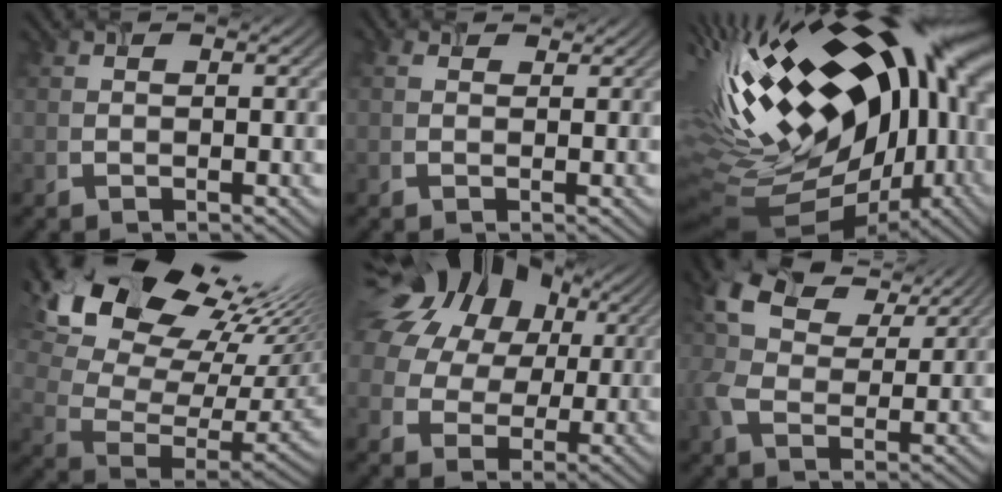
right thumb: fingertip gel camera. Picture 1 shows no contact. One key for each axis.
{"total": 0.7, "fx": 0.5, "fy": 0.2, "fz": -0.5, "tx": 0.002, "ty": -0.005, "tz": 0.012}
{"total": 21.0, "fx": 2.0, "fy": 10.4, "fz": 18.1, "tx": -0.336, "ty": -0.030, "tz": 0.032}
{"total": 19.0, "fx": 11.8, "fy": 9.8, "fz": 11.1, "tx": -0.204, "ty": 0.027, "tz": 0.198}
{"total": 18.9, "fx": 8.0, "fy": 14.4, "fz": 9.2, "tx": -0.236, "ty": 0.061, "tz": 0.143}
{"total": 8.0, "fx": 4.2, "fy": 5.0, "fz": 4.6, "tx": -0.124, "ty": 0.008, "tz": 0.084}